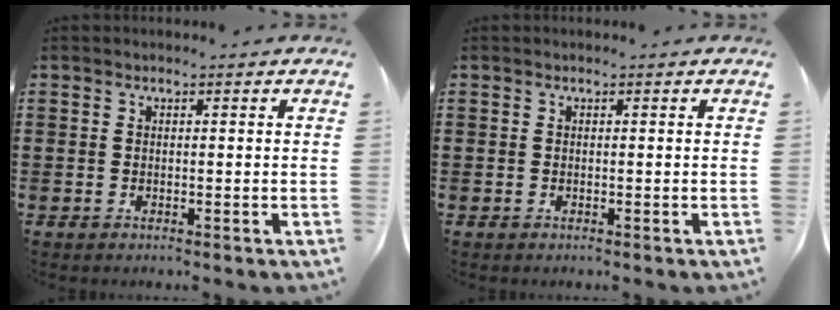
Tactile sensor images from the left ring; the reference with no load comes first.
{"total": 0.0}